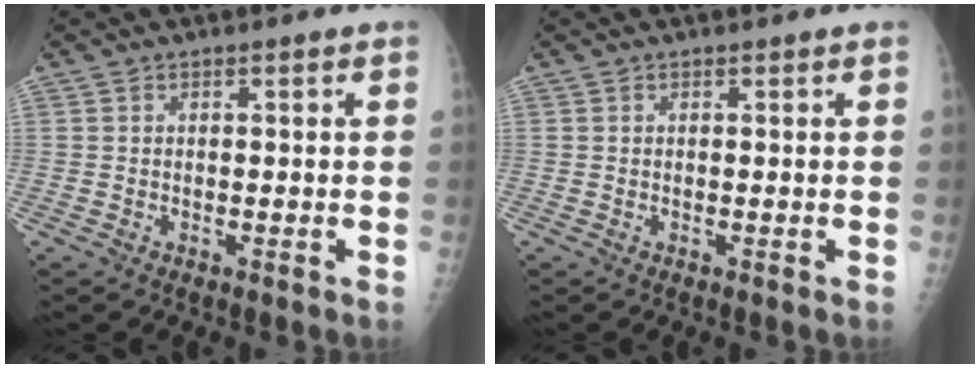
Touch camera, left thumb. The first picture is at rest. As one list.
[{"total": 0.0}]